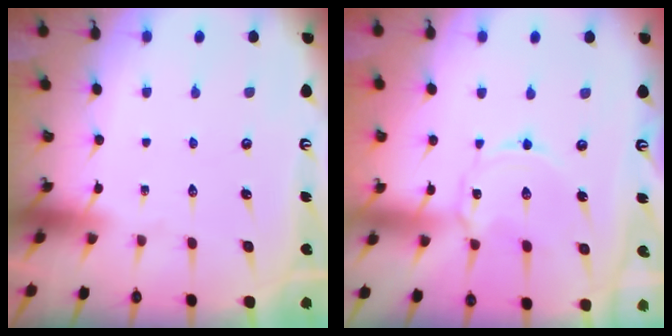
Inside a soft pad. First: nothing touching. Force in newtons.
{"total": 2.0, "press": 2.0, "slide": 0.2}